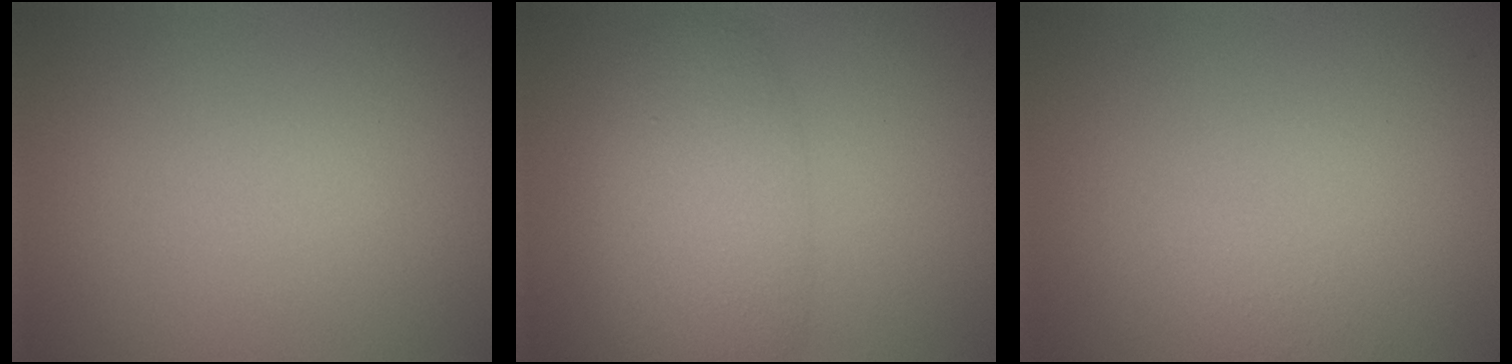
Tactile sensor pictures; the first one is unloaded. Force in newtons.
{"total": 5.7, "press": 5.7, "slide": 0.2}
{"total": 1.0, "press": 1.0, "slide": 0.0}